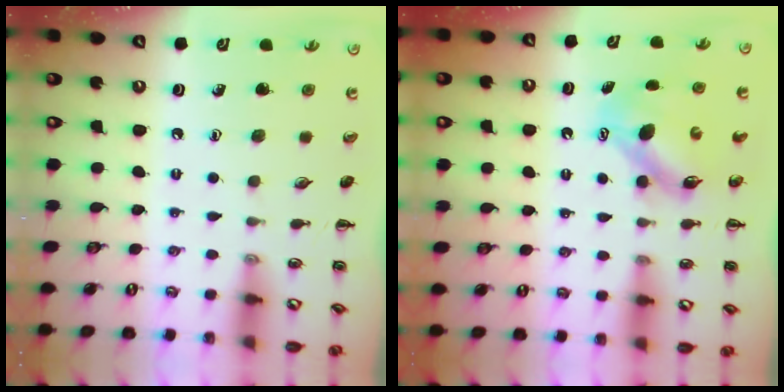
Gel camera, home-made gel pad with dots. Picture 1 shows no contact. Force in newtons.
{"total": 6.6, "press": 6.6, "slide": 0.6}